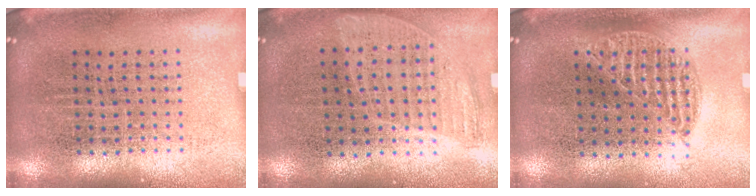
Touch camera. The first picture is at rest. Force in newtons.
{"total": 0.9, "press": 0.8, "slide": 0.4}
{"total": 1.0, "press": 0.8, "slide": 0.5}